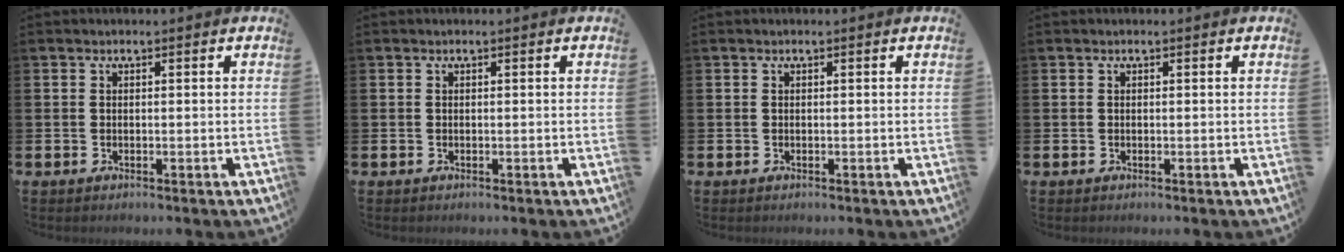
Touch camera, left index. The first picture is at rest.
{"total": 0.0}
{"total": 0.0}
{"total": 0.0}